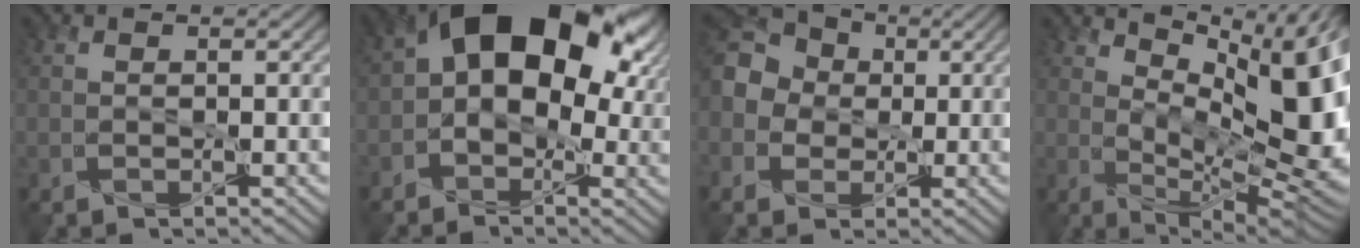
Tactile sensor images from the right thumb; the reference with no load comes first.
{"total": 15.7, "force": [2.5, 9.6, 12.2], "torque": [-0.192, 0.003, 0.034]}
{"total": 11.1, "force": [0.5, 9.9, 4.9], "torque": [-0.170, 0.025, -0.016]}
{"total": 14.9, "force": [5.0, 5.8, 12.8], "torque": [-0.191, 0.008, 0.090]}